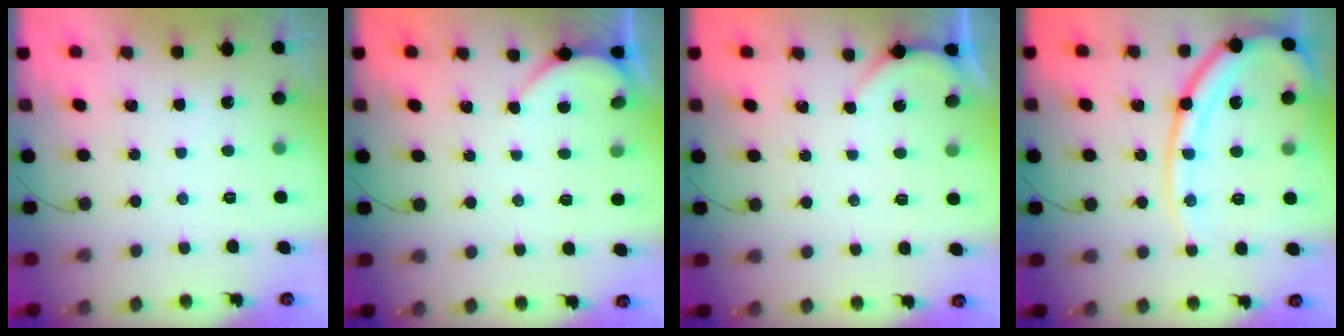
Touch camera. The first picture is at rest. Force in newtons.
{"total": 3.0, "press": 3.0, "slide": 0.2}
{"total": 1.6, "press": 1.6, "slide": 0.3}
{"total": 16.3, "press": 16.2, "slide": 1.9}